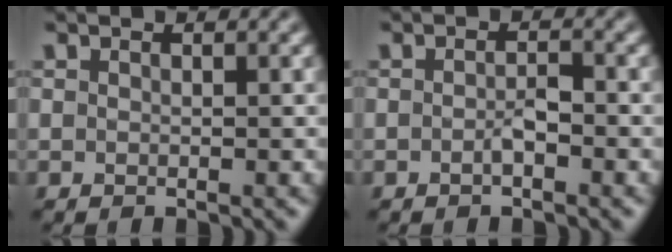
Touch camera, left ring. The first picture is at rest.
{"total": 1.5, "force": [-1.0, 0.3, 1.1], "torque": [-0.022, 0.001, -0.018]}